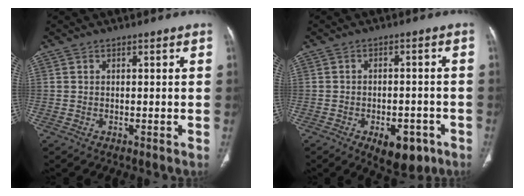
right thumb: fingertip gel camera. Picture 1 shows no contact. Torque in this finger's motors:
{"motor_torque": [1.20, 1.28, 0.28, -0.17, 0.02]}